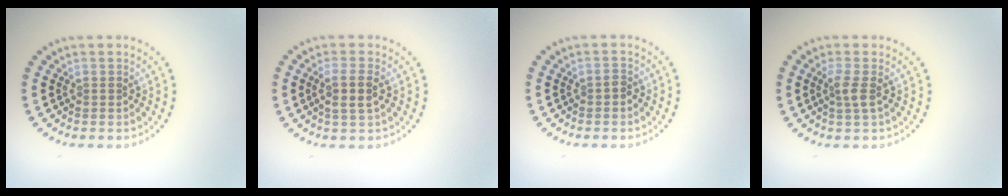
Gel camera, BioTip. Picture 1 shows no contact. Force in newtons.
{"total": 2.5, "press": 2.2, "slide": 1.1}
{"total": 0.8, "press": 0.7, "slide": 0.2}
{"total": 1.7, "press": 1.4, "slide": 1.0}